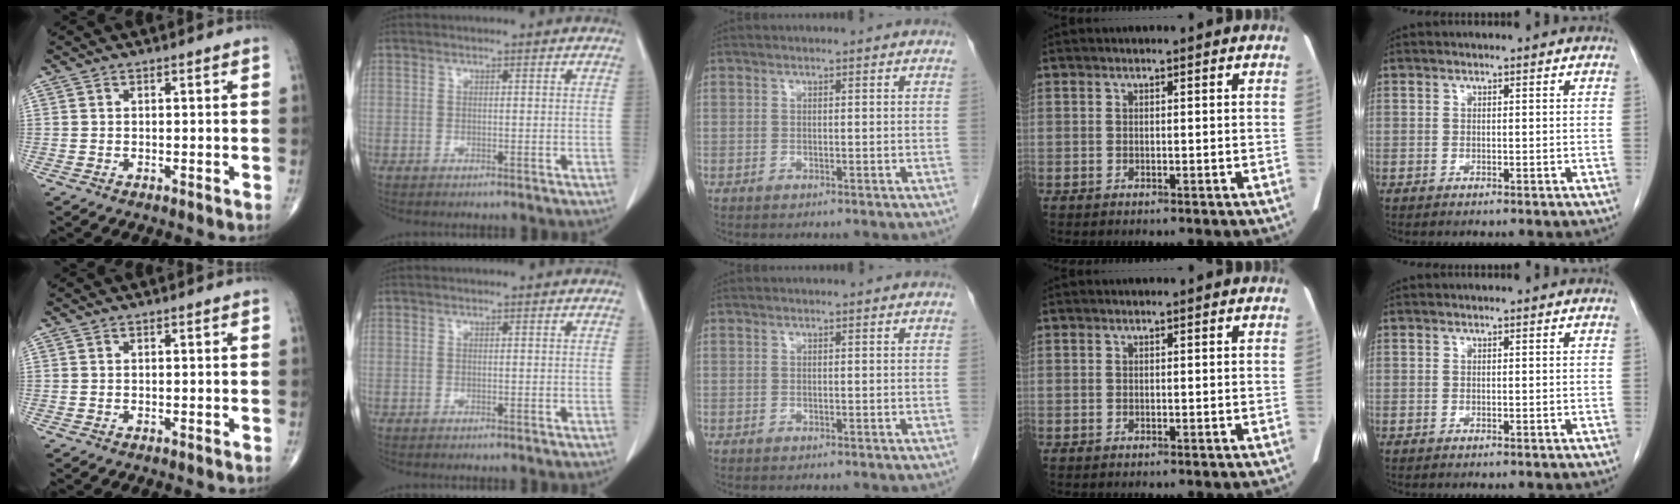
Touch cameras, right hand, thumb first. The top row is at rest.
{}